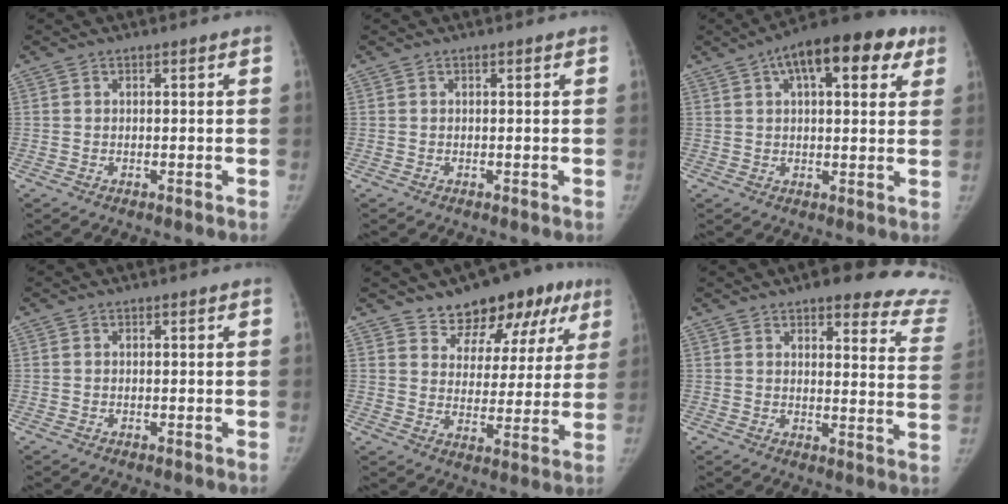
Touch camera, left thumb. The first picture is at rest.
{"total": 0.0}
{"total": 16.5, "force": [7.7, 7.1, 12.7], "torque": [-0.159, 0.015, 0.107]}
{"total": 0.0}
{"total": 15.5, "force": [9.9, 9.0, 7.9], "torque": [-0.048, -0.025, 0.138]}
{"total": 21.3, "force": [18.5, 5.4, 9.1], "torque": [-0.059, -0.111, 0.190]}